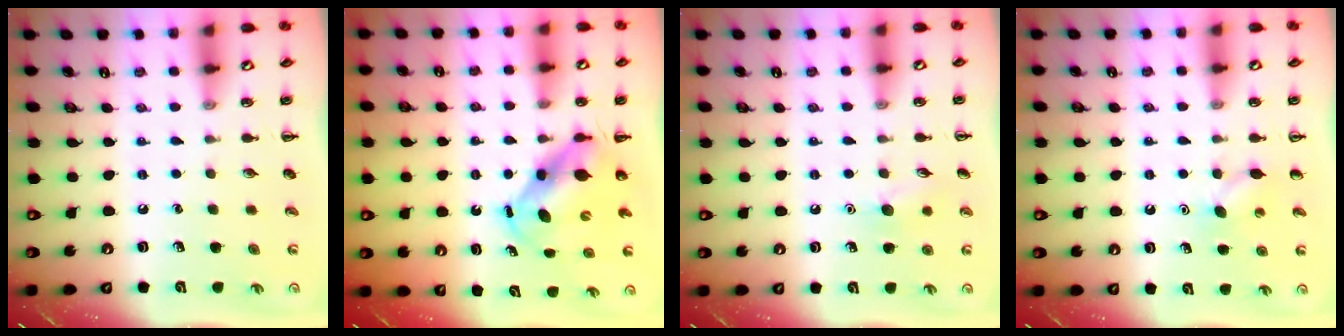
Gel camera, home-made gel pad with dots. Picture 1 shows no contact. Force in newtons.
{"total": 6.6, "press": 6.5, "slide": 1.3}
{"total": 6.8, "press": 6.6, "slide": 1.7}
{"total": 5.1, "press": 5.0, "slide": 1.3}